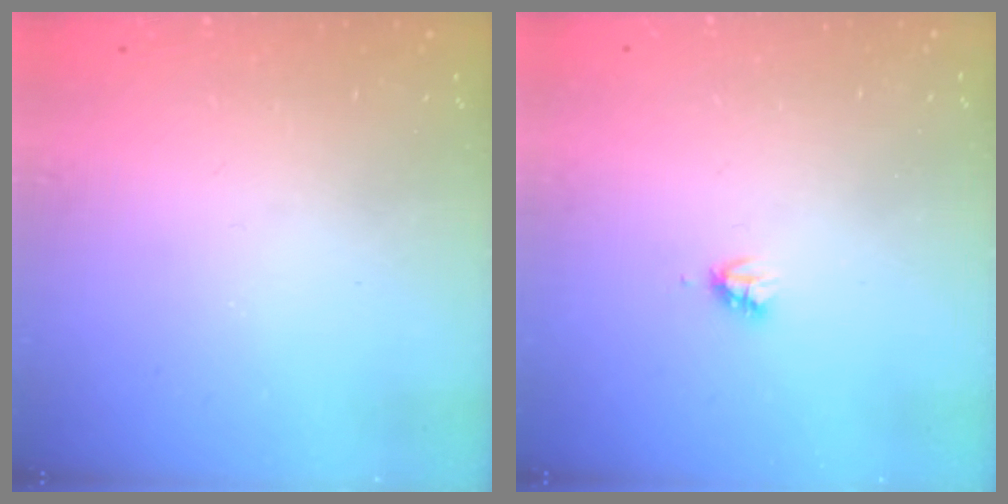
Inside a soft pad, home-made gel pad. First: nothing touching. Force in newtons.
{"total": 2.2, "press": 2.2, "slide": 0.3}